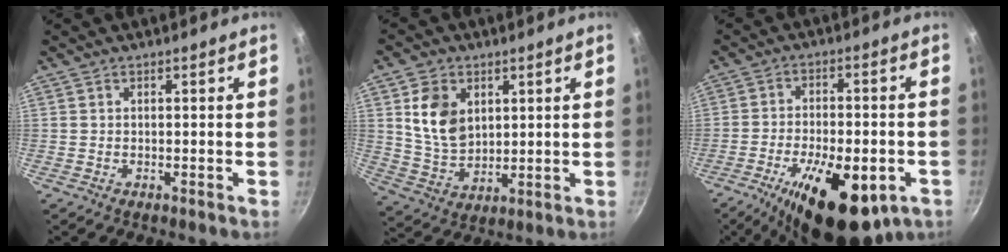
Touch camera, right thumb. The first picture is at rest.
{"total": 10.4, "force": [3.3, 7.6, 6.3], "torque": [-0.091, -0.025, 0.072]}
{"total": 19.6, "force": [-8.3, 8.4, 15.7], "torque": [-0.229, 0.012, -0.117]}